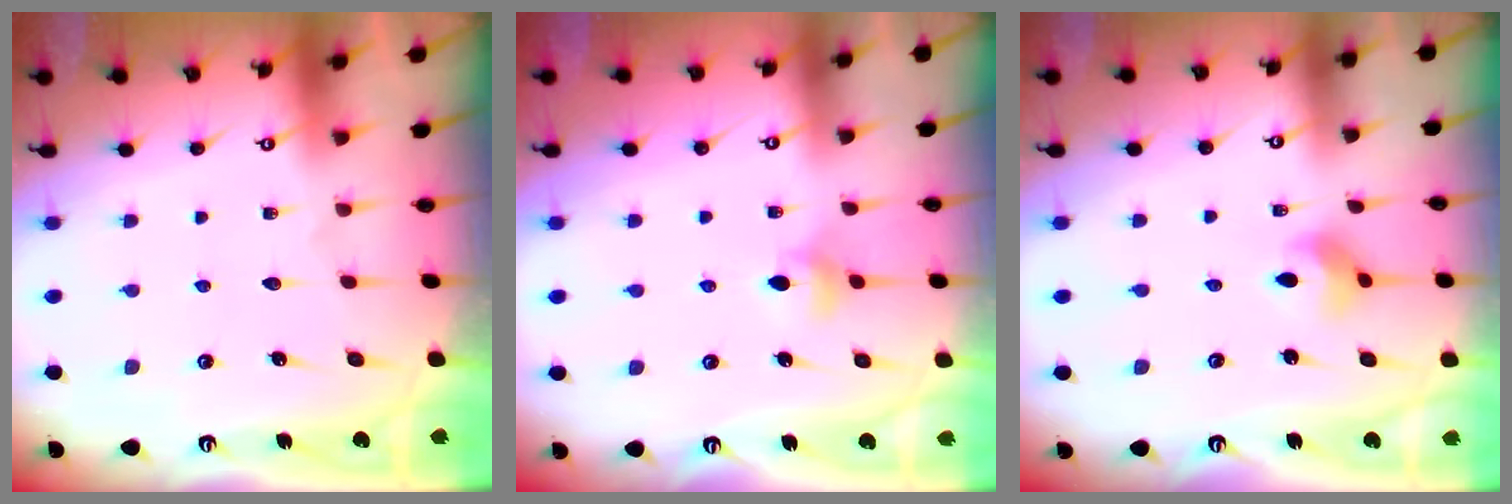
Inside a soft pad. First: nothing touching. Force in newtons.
{"total": 4.2, "press": 4.1, "slide": 0.7}
{"total": 3.8, "press": 3.8, "slide": 0.5}